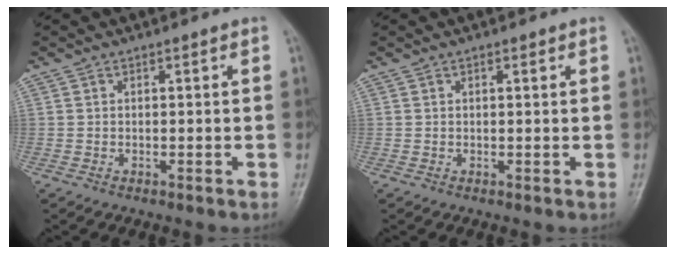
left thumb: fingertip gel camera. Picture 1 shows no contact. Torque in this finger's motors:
{"motor_torque": [-0.09, -0.04, -0.03, 0.00, -0.03]}